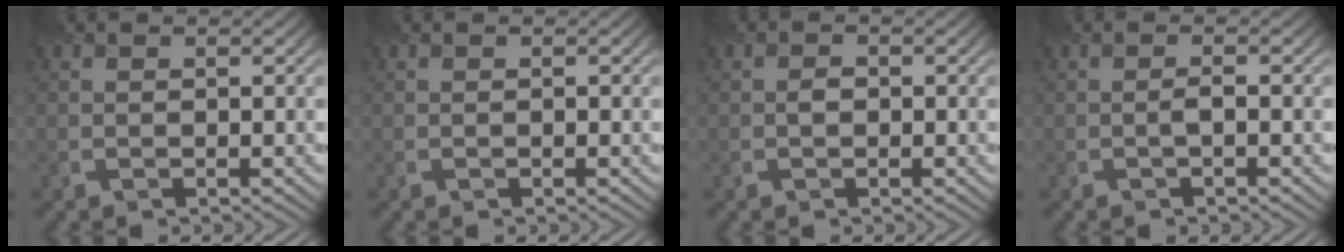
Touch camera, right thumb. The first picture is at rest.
{"total": 0.0}
{"total": 0.9, "force": [-0.2, 0.7, 0.6], "torque": [-0.011, -0.001, -0.005]}
{"total": 1.0, "force": [-0.3, 0.1, 0.9], "torque": [-0.016, 0.004, -0.006]}